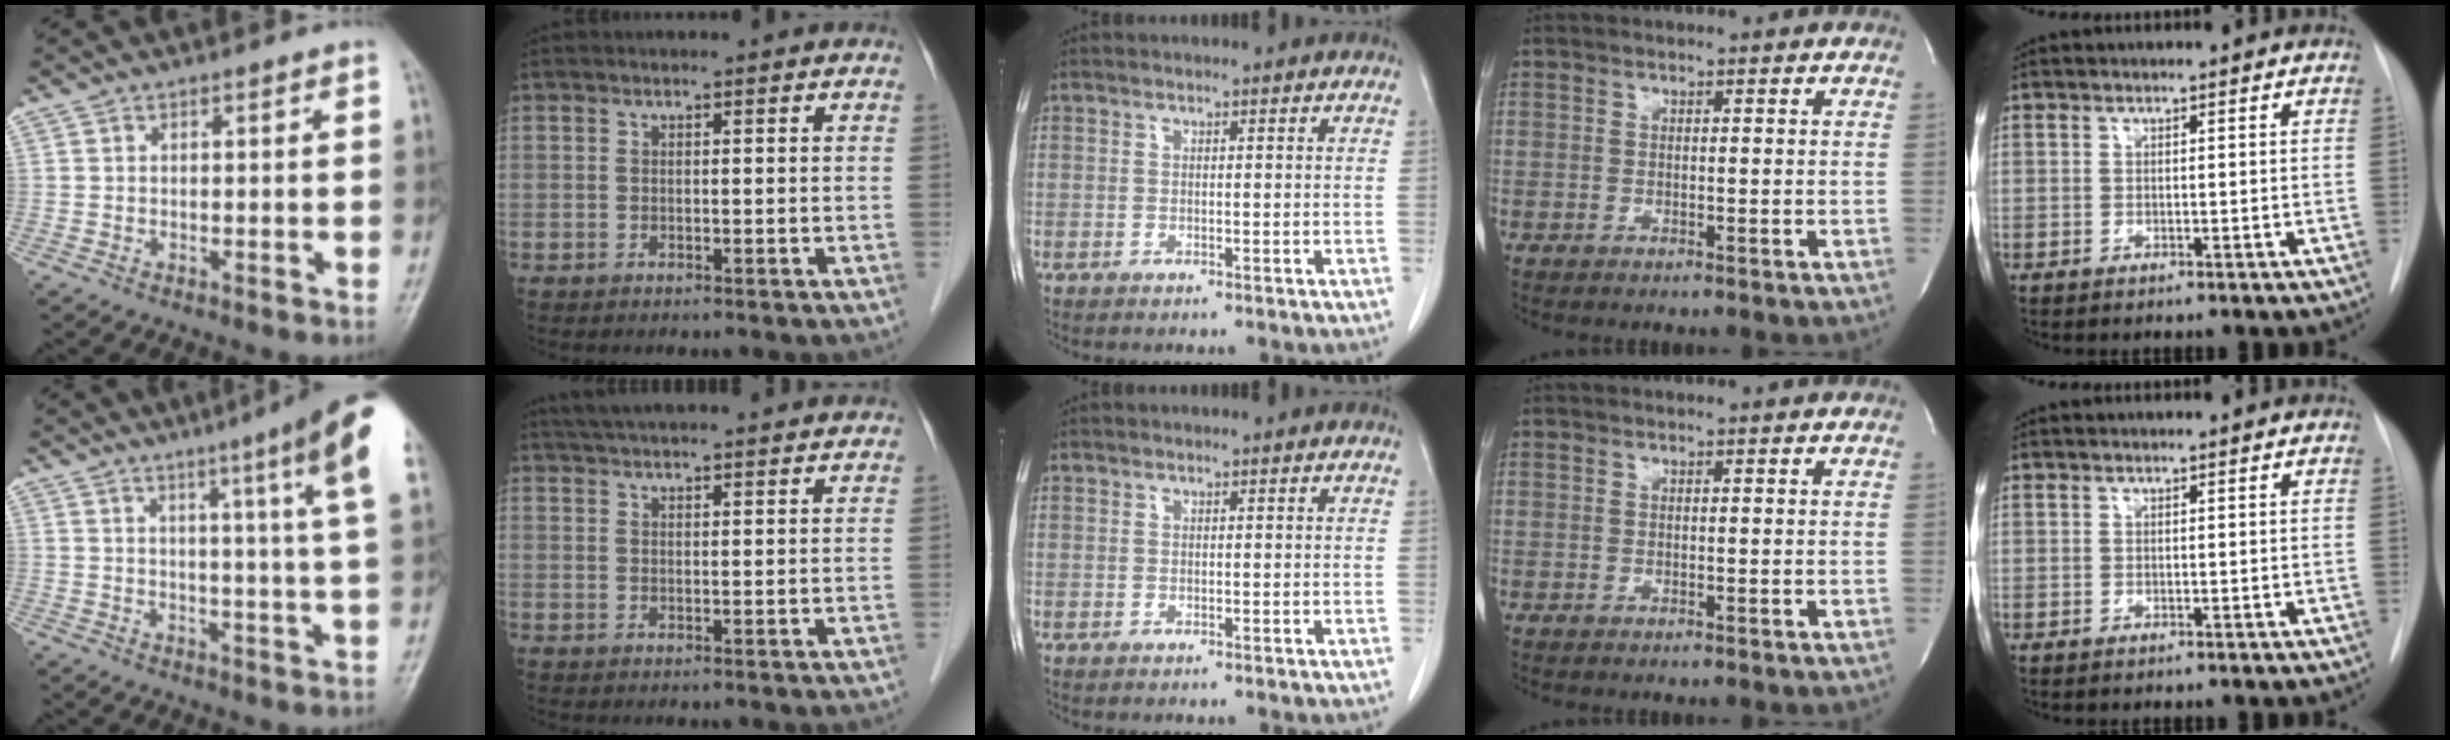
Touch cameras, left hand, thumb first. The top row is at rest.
{"thumb": {"total": 14.6, "force": [7.6, -0.1, 12.4], "torque": [-0.162, -0.031, 0.081]}, "index": {"total": 16.2, "force": [14.8, 1.3, 6.5], "torque": [-0.102, 0.044, 0.200]}}